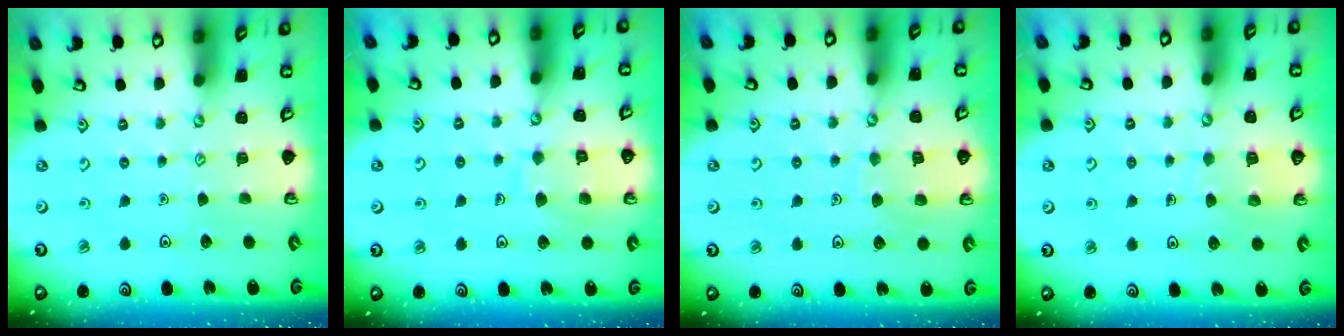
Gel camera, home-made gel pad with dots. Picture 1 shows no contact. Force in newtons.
{"total": 8.0, "press": 8.0, "slide": 0.8}
{"total": 7.0, "press": 7.0, "slide": 0.5}
{"total": 4.7, "press": 4.7, "slide": 0.4}